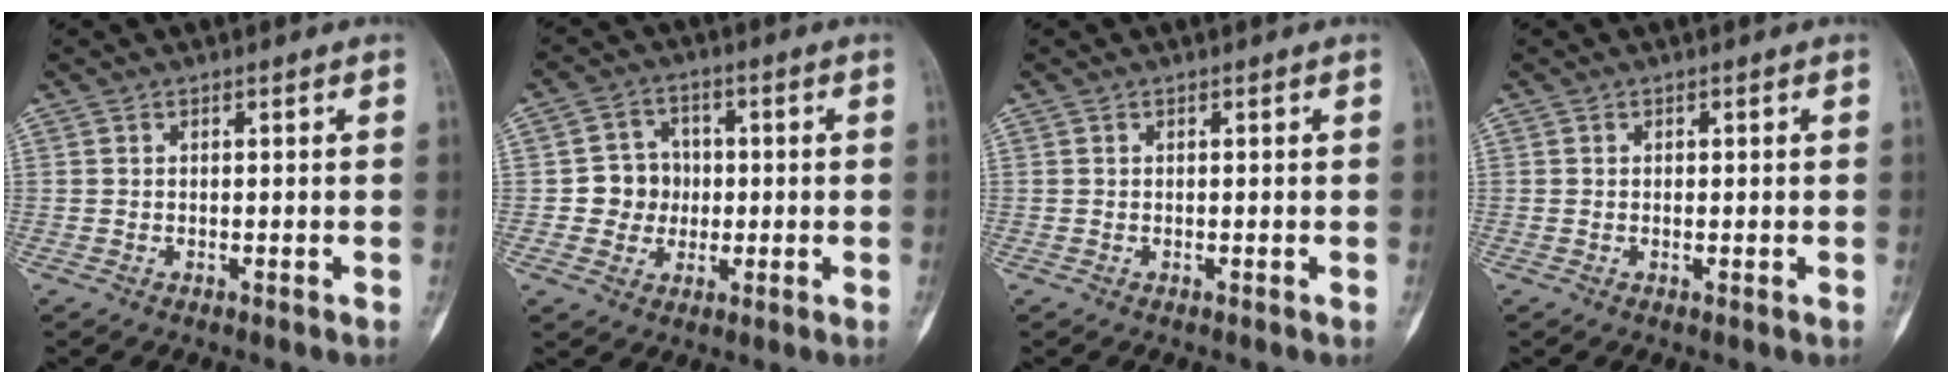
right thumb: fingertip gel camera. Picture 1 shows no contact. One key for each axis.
{"total": 6.7, "fx": -0.4, "fy": 6.4, "fz": 1.9, "tx": 0.006, "ty": 0.014, "tz": -0.011}
{"total": 0.0}
{"total": 0.0}